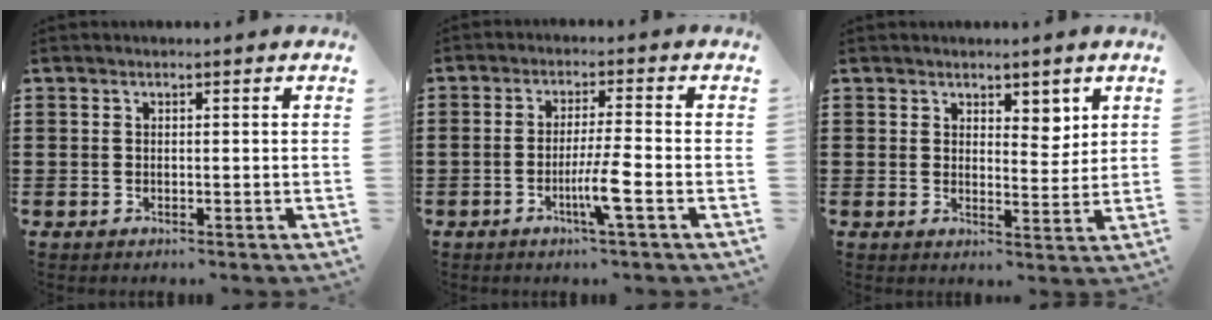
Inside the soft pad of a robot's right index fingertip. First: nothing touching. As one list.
[{"total": 5.5, "force": [-2.2, -0.1, 5.1], "torque": [-0.099, -0.015, -0.043]}, {"total": 3.7, "force": [2.8, 2.1, 1.2], "torque": [-0.017, -0.001, 0.048]}]